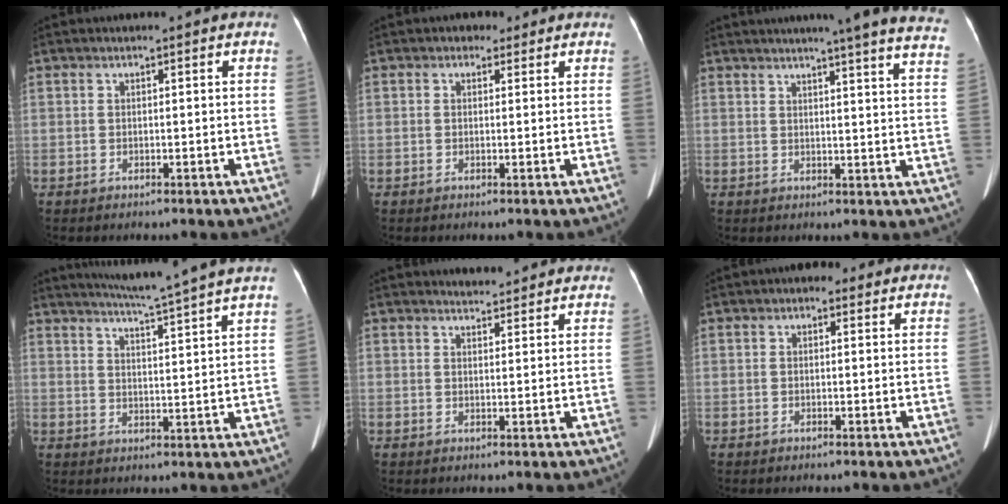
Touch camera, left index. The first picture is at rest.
{"total": 1.8, "force": [1.1, 1.3, 0.5], "torque": [-0.007, 0.004, 0.011]}
{"total": 21.4, "force": [18.9, -0.3, 10.0], "torque": [-0.136, -0.051, 0.208]}
{"total": 14.1, "force": [12.4, -2.0, 6.4], "torque": [-0.109, -0.021, 0.159]}
{"total": 5.4, "force": [5.1, 1.4, 1.0], "torque": [-0.010, 0.013, 0.056]}
{"total": 2.4, "force": [1.3, 1.8, 1.0], "torque": [-0.013, 0.018, 0.014]}